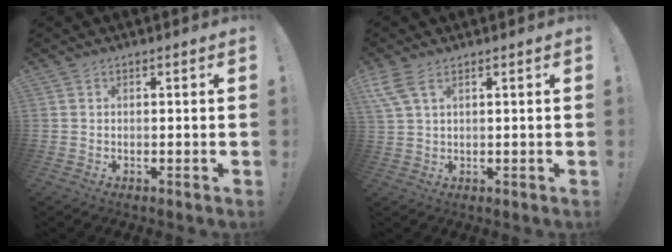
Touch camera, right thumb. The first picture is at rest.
{"total": 5.3, "force": [2.9, 1.9, 4.0], "torque": [-0.093, -0.004, 0.056]}